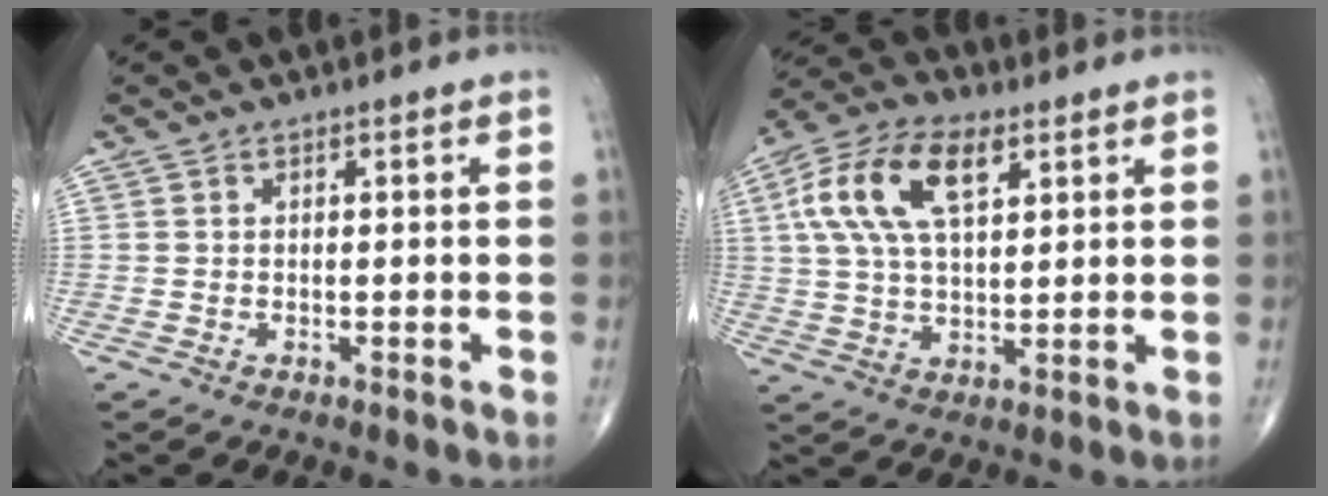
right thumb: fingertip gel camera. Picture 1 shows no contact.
{"total": 14.6, "force": [5.3, 7.1, 11.6], "torque": [-0.226, 0.008, 0.095]}